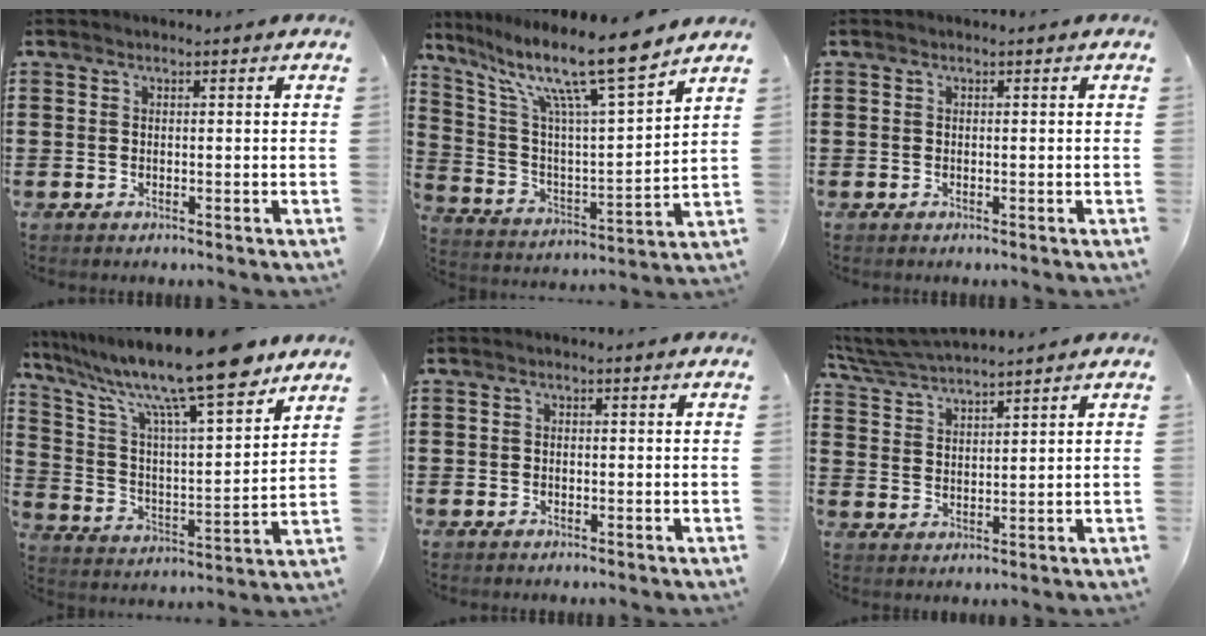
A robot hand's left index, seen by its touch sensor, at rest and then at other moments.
{"total": 13.9, "force": [10.5, 1.2, 9.0], "torque": [-0.193, -0.060, 0.170]}
{"total": 0.0}
{"total": 16.0, "force": [12.6, 1.6, 9.8], "torque": [-0.209, -0.071, 0.211]}
{"total": 0.7, "force": [-0.3, 0.5, 0.2], "torque": [-0.007, 0.001, -0.007]}
{"total": 5.2, "force": [5.0, 0.0, 1.3], "torque": [-0.045, -0.017, 0.091]}